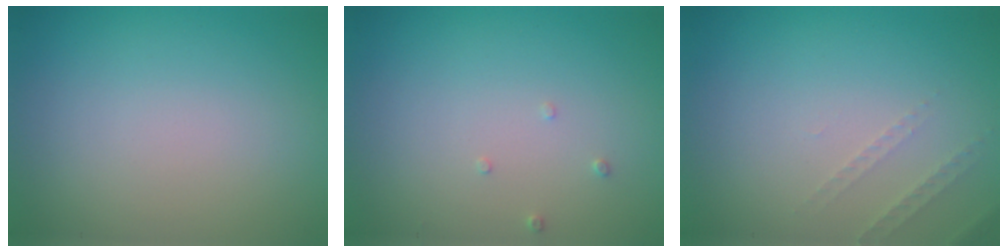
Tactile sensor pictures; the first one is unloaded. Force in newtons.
{"total": 0.7, "press": 0.7, "slide": 0.2}
{"total": 1.3, "press": 1.2, "slide": 0.4}